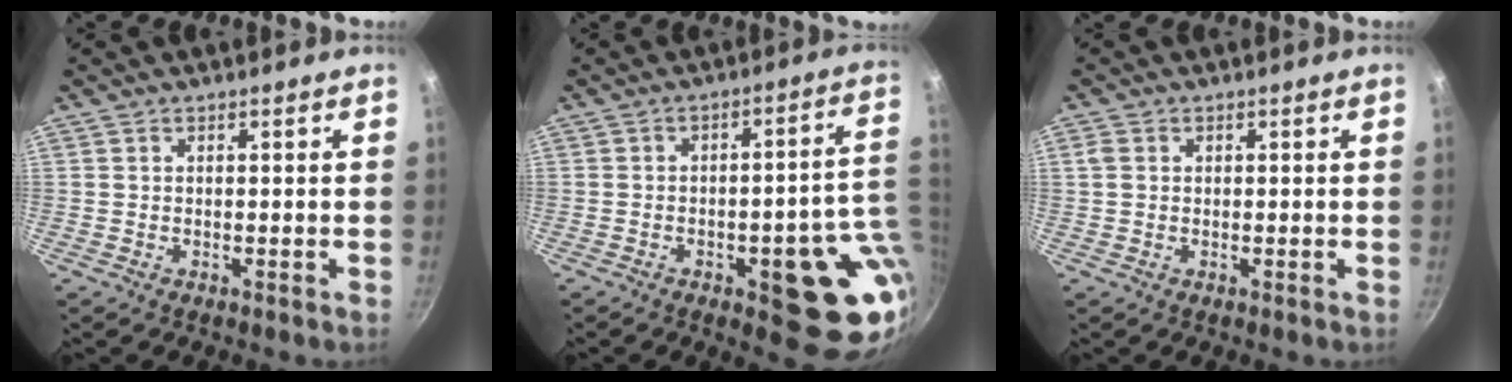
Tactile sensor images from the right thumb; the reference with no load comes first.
{"total": 16.2, "force": [-3.0, 6.3, 14.6], "torque": [-0.126, 0.012, -0.035]}
{"total": 2.2, "force": [0.6, 1.7, 1.2], "torque": [-0.023, 0.003, 0.011]}